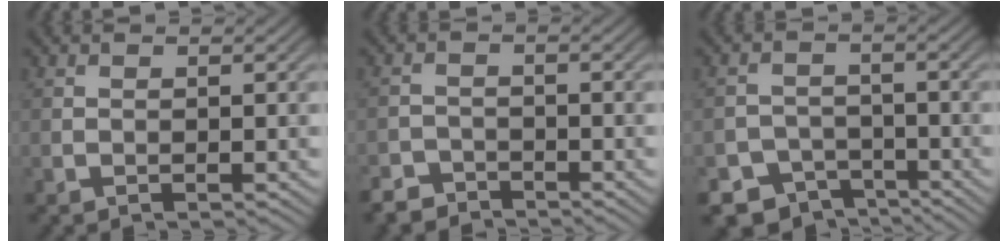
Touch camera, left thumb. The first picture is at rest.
{"total": 3.4, "force": [-3.1, 1.2, 0.6], "torque": [-0.006, -0.002, -0.065]}
{"total": 6.2, "force": [-4.6, 3.8, 1.5], "torque": [-0.020, -0.011, -0.076]}